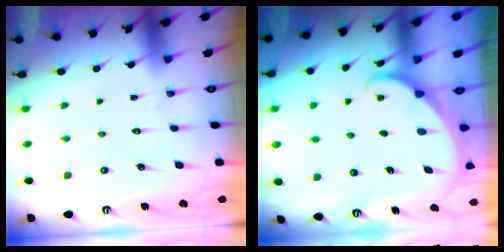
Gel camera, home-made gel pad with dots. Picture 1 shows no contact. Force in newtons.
{"total": 1.6, "press": 1.6, "slide": 0.0}